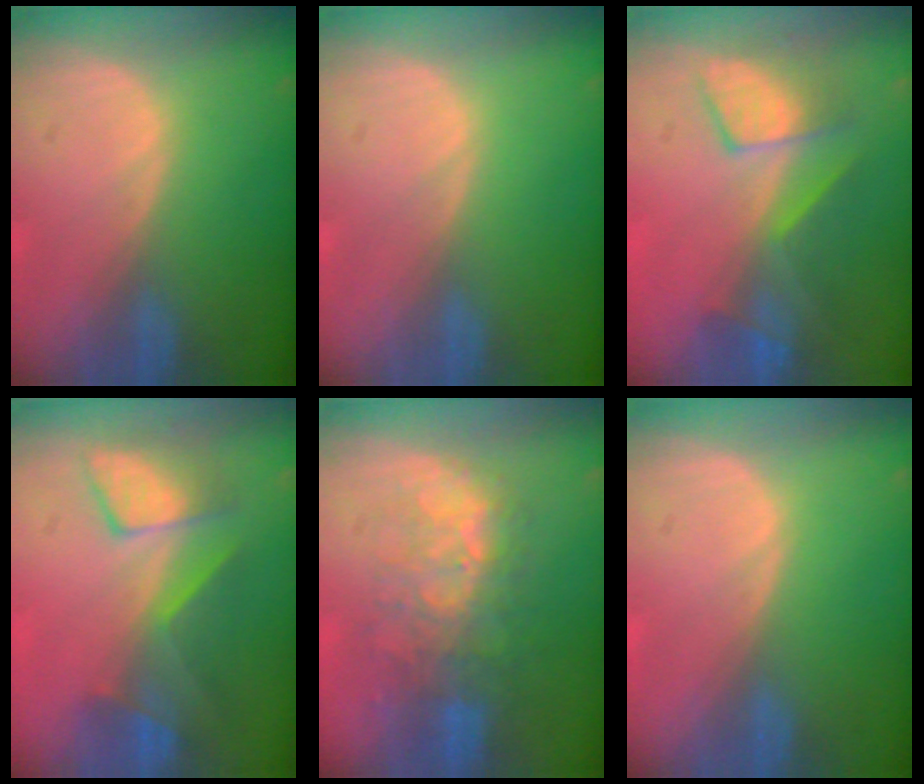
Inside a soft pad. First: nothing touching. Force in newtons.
{"total": 0.0}
{"total": 7.6, "press": 7.2, "slide": 2.5}
{"total": 7.5, "press": 7.4, "slide": 1.3}
{"total": 9.9, "press": 8.5, "slide": 5.1}
{"total": 0.0}